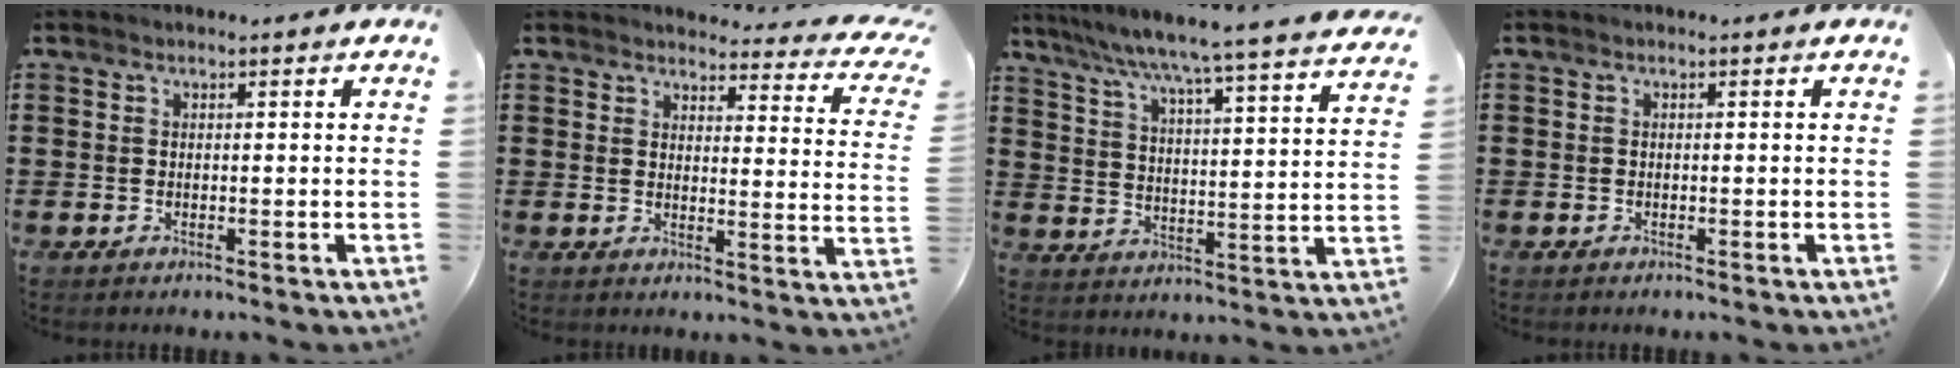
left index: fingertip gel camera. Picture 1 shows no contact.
{"total": 3.4, "force": [3.2, 0.4, 1.2], "torque": [-0.033, -0.023, 0.052]}
{"total": 5.7, "force": [5.0, -1.4, 2.3], "torque": [-0.068, -0.052, 0.073]}
{"total": 0.0}